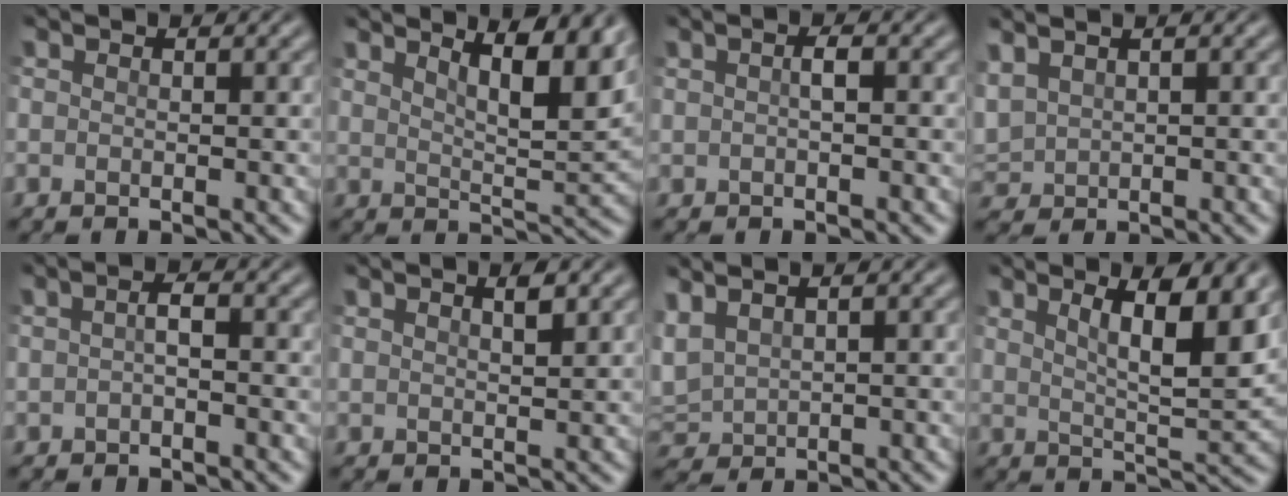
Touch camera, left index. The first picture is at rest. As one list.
[{"total": 7.1, "force": [4.6, 1.8, 5.1], "torque": [-0.074, 0.002, 0.067]}, {"total": 1.0, "force": [-0.1, 0.2, 0.9], "torque": [-0.023, 0.004, -0.003]}, {"total": 2.6, "force": [1.5, 1.5, 1.4], "torque": [-0.046, 0.008, 0.035]}, {"total": 1.3, "force": [-0.3, 0.4, 1.2], "torque": [-0.028, 0.002, -0.008]}, {"total": 1.6, "force": [1.1, 0.4, 1.1], "torque": [-0.016, 0.001, 0.016]}, {"total": 2.5, "force": [1.4, 1.5, 1.5], "torque": [-0.051, 0.008, 0.034]}, {"total": 6.8, "force": [3.4, 1.7, 5.6], "torque": [-0.081, -0.001, 0.057]}]